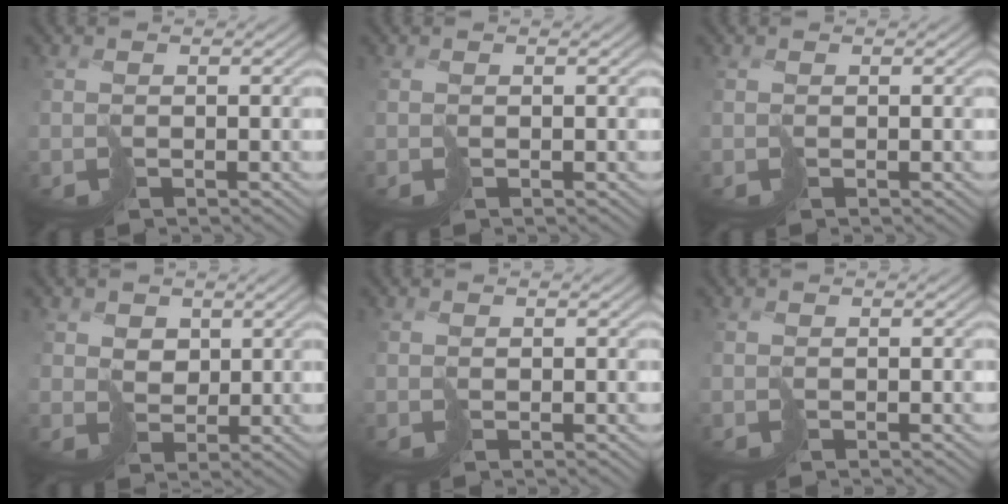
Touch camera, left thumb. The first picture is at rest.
{"total": 0.0}
{"total": 0.0}
{"total": 3.1, "force": [2.3, 2.0, 0.4], "torque": [-0.017, 0.005, 0.045]}
{"total": 0.5, "force": [0.5, 0.0, -0.2], "torque": [0.002, 0.002, 0.009]}
{"total": 0.0}